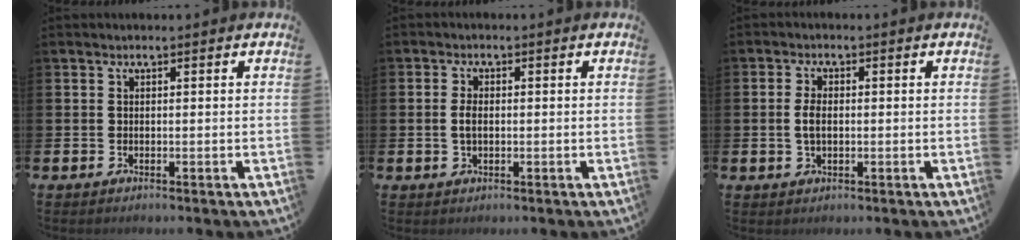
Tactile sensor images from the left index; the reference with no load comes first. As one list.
[{"total": 2.0, "force": [0.1, 1.2, 1.6], "torque": [-0.024, 0.004, -0.001]}, {"total": 2.6, "force": [0.2, 1.6, 2.1], "torque": [-0.035, 0.005, 0.000]}]